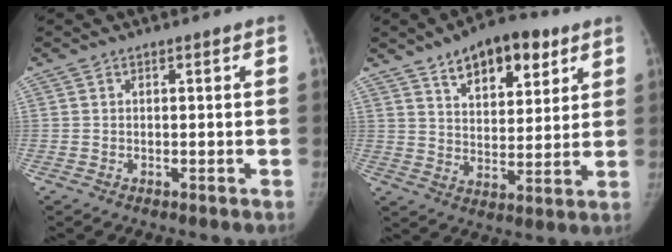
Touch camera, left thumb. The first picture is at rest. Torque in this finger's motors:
{"motor_torque": [0.09, 0.11, 0.88, -0.76, 0.04]}